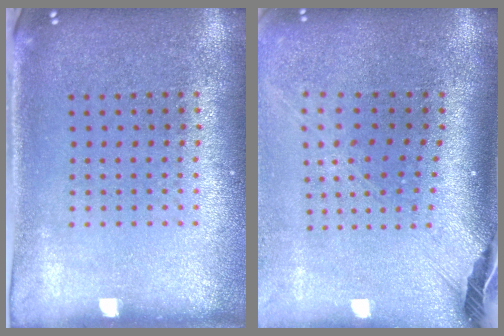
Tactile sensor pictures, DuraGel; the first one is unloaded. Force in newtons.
{"total": 2.7, "press": 1.9, "slide": 1.9}